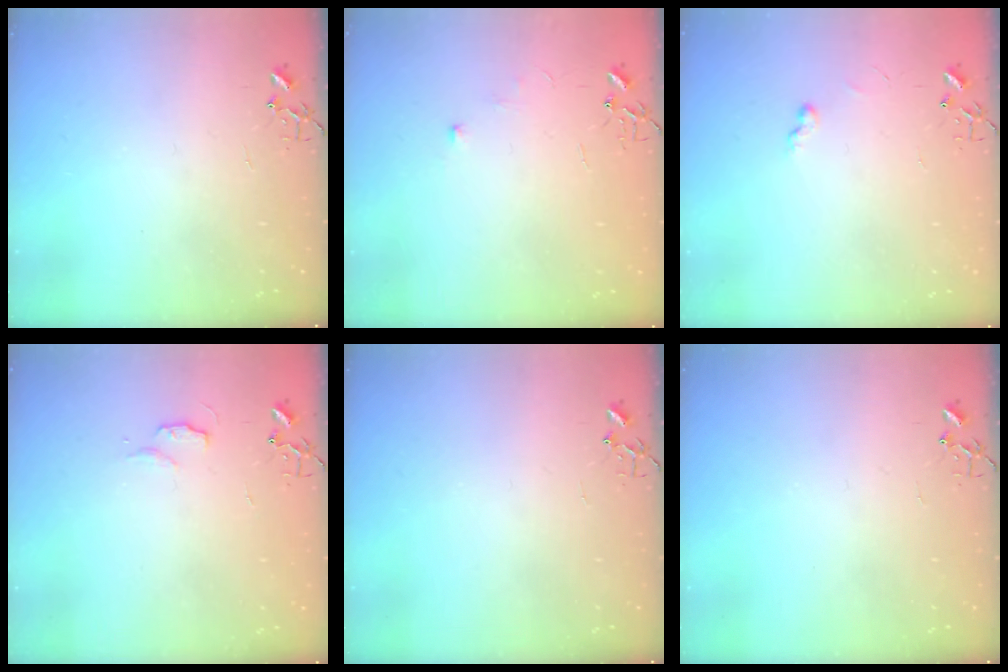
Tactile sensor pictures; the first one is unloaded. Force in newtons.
{"total": 5.4, "press": 5.3, "slide": 0.7}
{"total": 5.2, "press": 5.2, "slide": 0.4}
{"total": 4.9, "press": 4.9, "slide": 0.6}
{"total": 0.0}
{"total": 0.0}